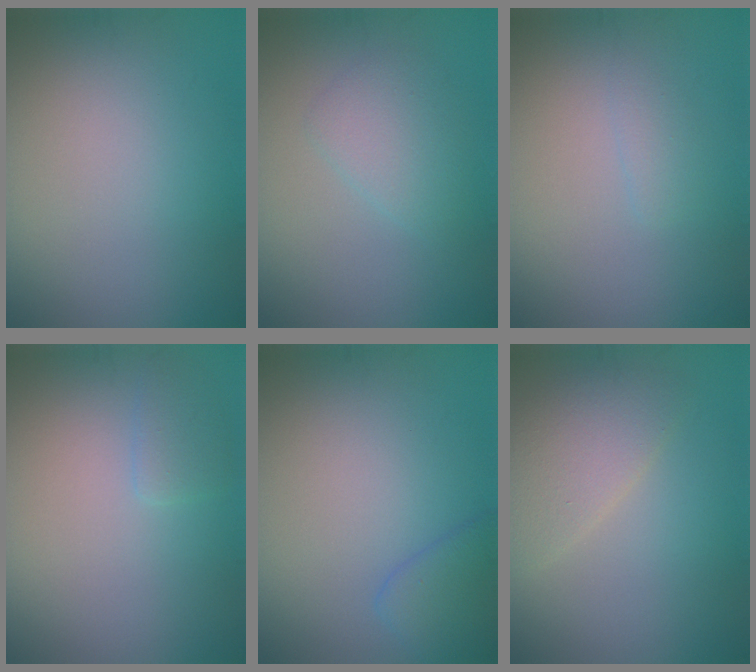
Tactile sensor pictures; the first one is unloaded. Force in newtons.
{"total": 2.3, "press": 2.3, "slide": 0.0}
{"total": 0.8, "press": 0.8, "slide": 0.1}
{"total": 1.4, "press": 1.4, "slide": 0.1}
{"total": 2.5, "press": 2.5, "slide": 0.2}
{"total": 2.9, "press": 2.9, "slide": 0.2}